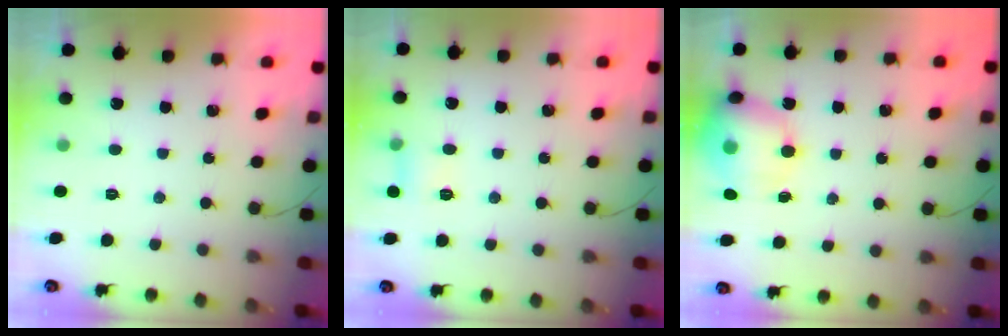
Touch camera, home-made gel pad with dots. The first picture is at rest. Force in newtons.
{"total": 3.9, "press": 3.7, "slide": 1.3}
{"total": 16.4, "press": 16.1, "slide": 3.0}